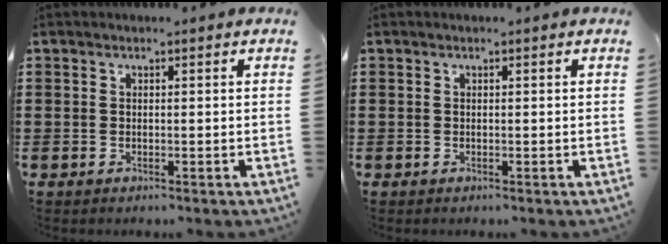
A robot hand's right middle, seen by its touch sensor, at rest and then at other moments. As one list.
[{"total": 0.0}]